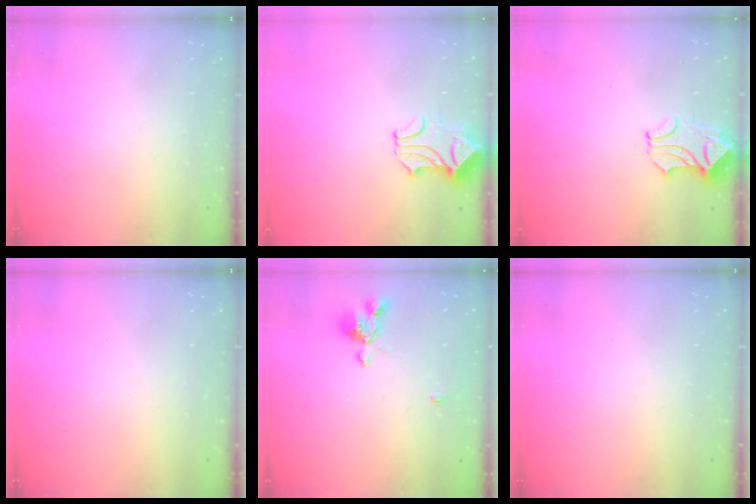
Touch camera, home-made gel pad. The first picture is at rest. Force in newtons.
{"total": 1.7, "press": 1.4, "slide": 1.0}
{"total": 2.2, "press": 2.1, "slide": 0.8}
{"total": 0.0}
{"total": 1.2, "press": 0.8, "slide": 1.0}
{"total": 0.0}